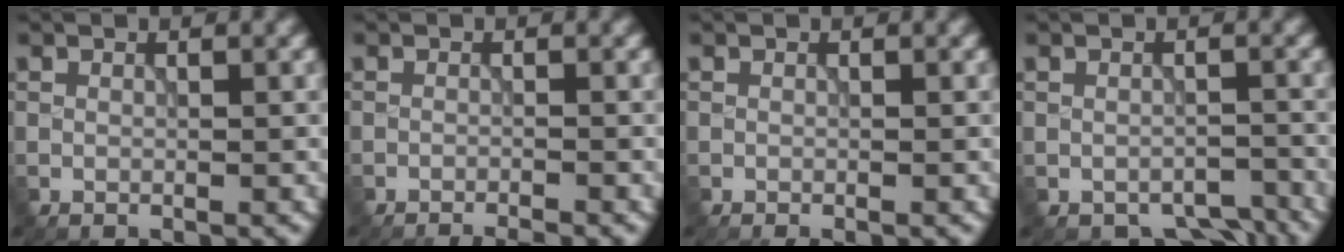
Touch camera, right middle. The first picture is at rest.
{"total": 2.4, "force": [-2.2, 0.3, 1.0], "torque": [-0.015, -0.003, -0.039]}
{"total": 0.6, "force": [-0.5, 0.0, 0.3], "torque": [-0.001, -0.004, -0.009]}
{"total": 3.0, "force": [-2.5, 1.4, 1.0], "torque": [-0.009, -0.017, -0.027]}